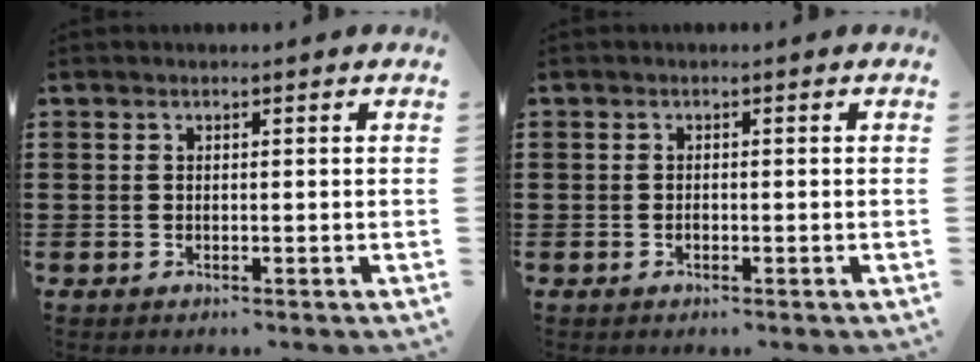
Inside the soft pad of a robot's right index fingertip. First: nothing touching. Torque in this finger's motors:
{"motor_torque": [1.17, 0.97, 0.00, -0.01]}